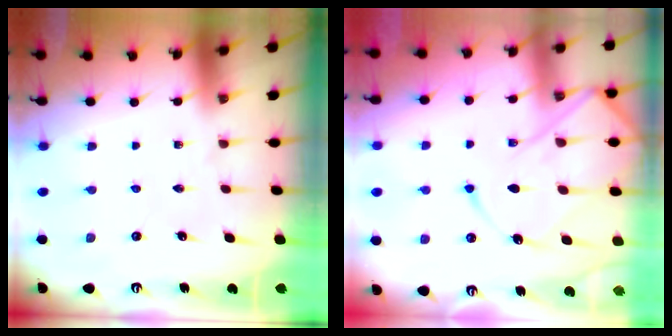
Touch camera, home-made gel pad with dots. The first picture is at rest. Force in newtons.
{"total": 13.8, "press": 13.7, "slide": 1.3}